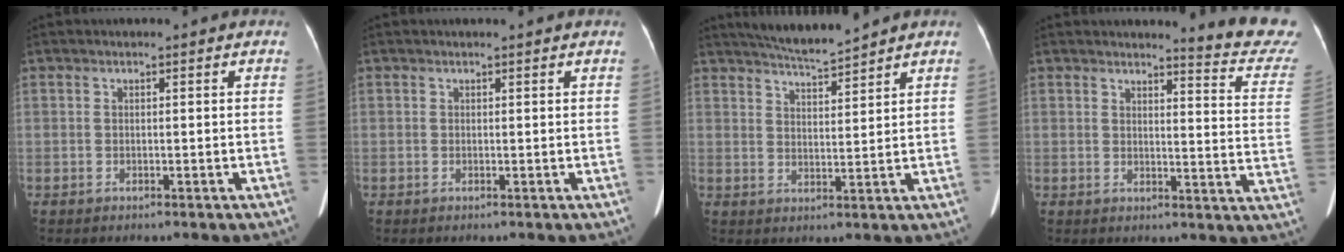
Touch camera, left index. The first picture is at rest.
{"total": 1.1, "force": [1.0, 0.0, 0.3], "torque": [-0.010, 0.009, 0.008]}
{"total": 6.1, "force": [5.8, -0.6, 1.9], "torque": [-0.038, 0.003, 0.104]}
{"total": 11.2, "force": [11.0, -0.8, 2.1], "torque": [-0.011, -0.111, 0.098]}